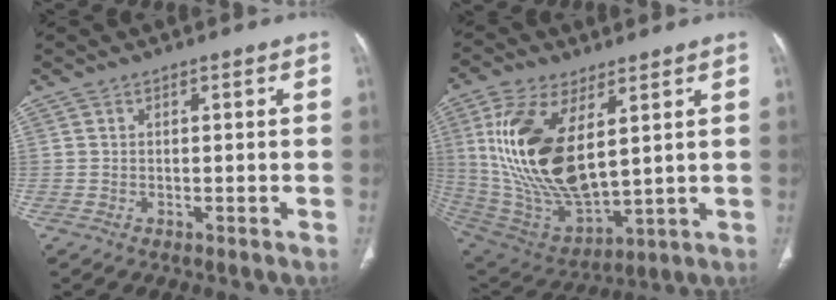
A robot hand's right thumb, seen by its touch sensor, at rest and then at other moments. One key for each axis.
{"total": 21.6, "fx": 5.5, "fy": 10.4, "fz": 18.1, "tx": -0.358, "ty": -0.031, "tz": 0.119}